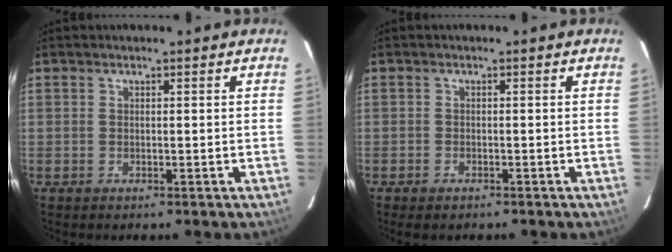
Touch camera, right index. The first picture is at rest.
{"total": 1.9, "force": [-1.5, 0.9, 0.8], "torque": [-0.021, -0.003, -0.027]}